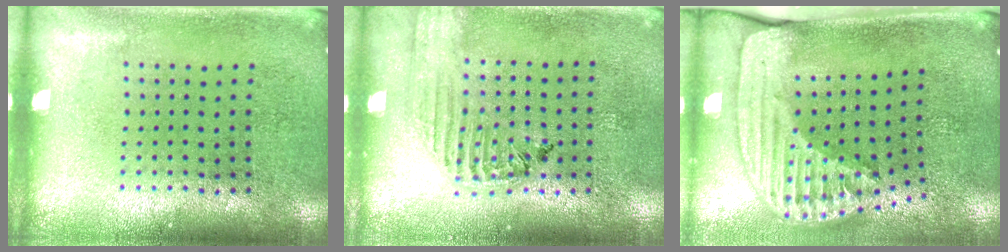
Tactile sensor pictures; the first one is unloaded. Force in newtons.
{"total": 1.6, "press": 1.6, "slide": 0.4}
{"total": 2.6, "press": 1.8, "slide": 1.8}